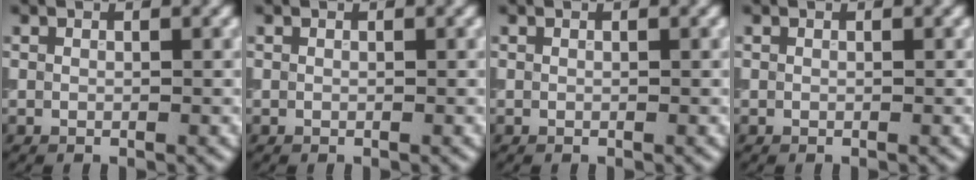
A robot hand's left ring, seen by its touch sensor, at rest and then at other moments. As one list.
[{"total": 0.0}, {"total": 0.0}, {"total": 0.0}]